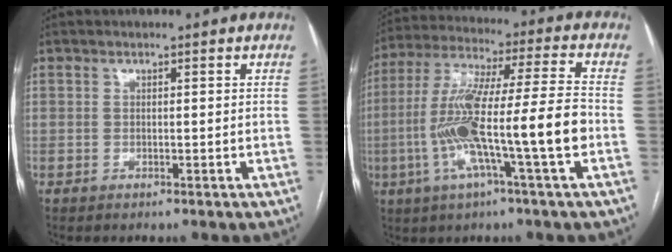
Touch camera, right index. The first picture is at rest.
{"total": 16.6, "force": [-4.3, -0.1, 16.0], "torque": [-0.306, 0.007, -0.083]}